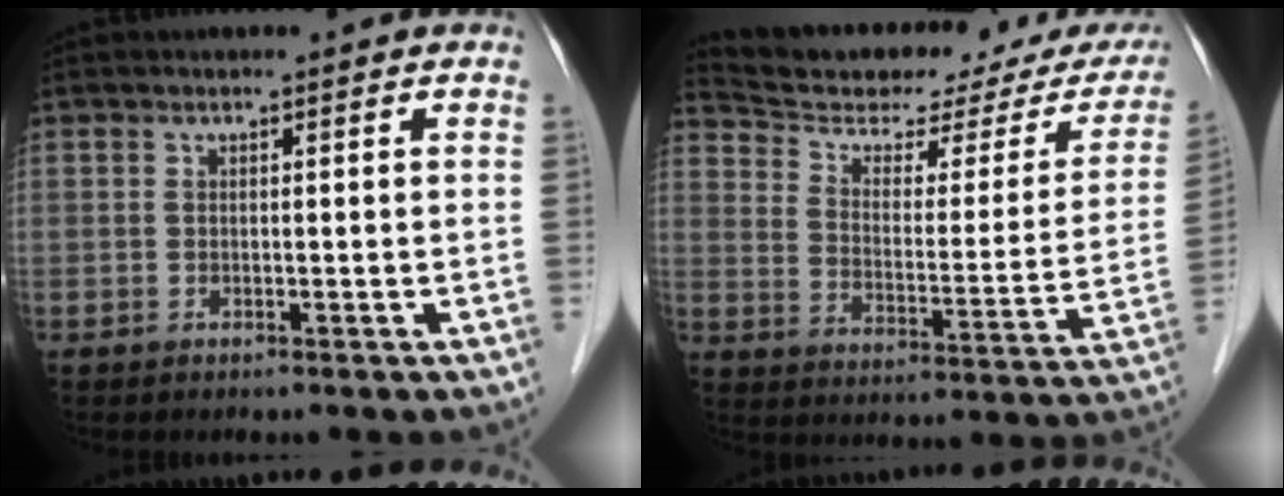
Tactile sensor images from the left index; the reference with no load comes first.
{"total": 21.6, "force": [19.6, 4.0, 8.2], "torque": [-0.116, -0.025, 0.265]}